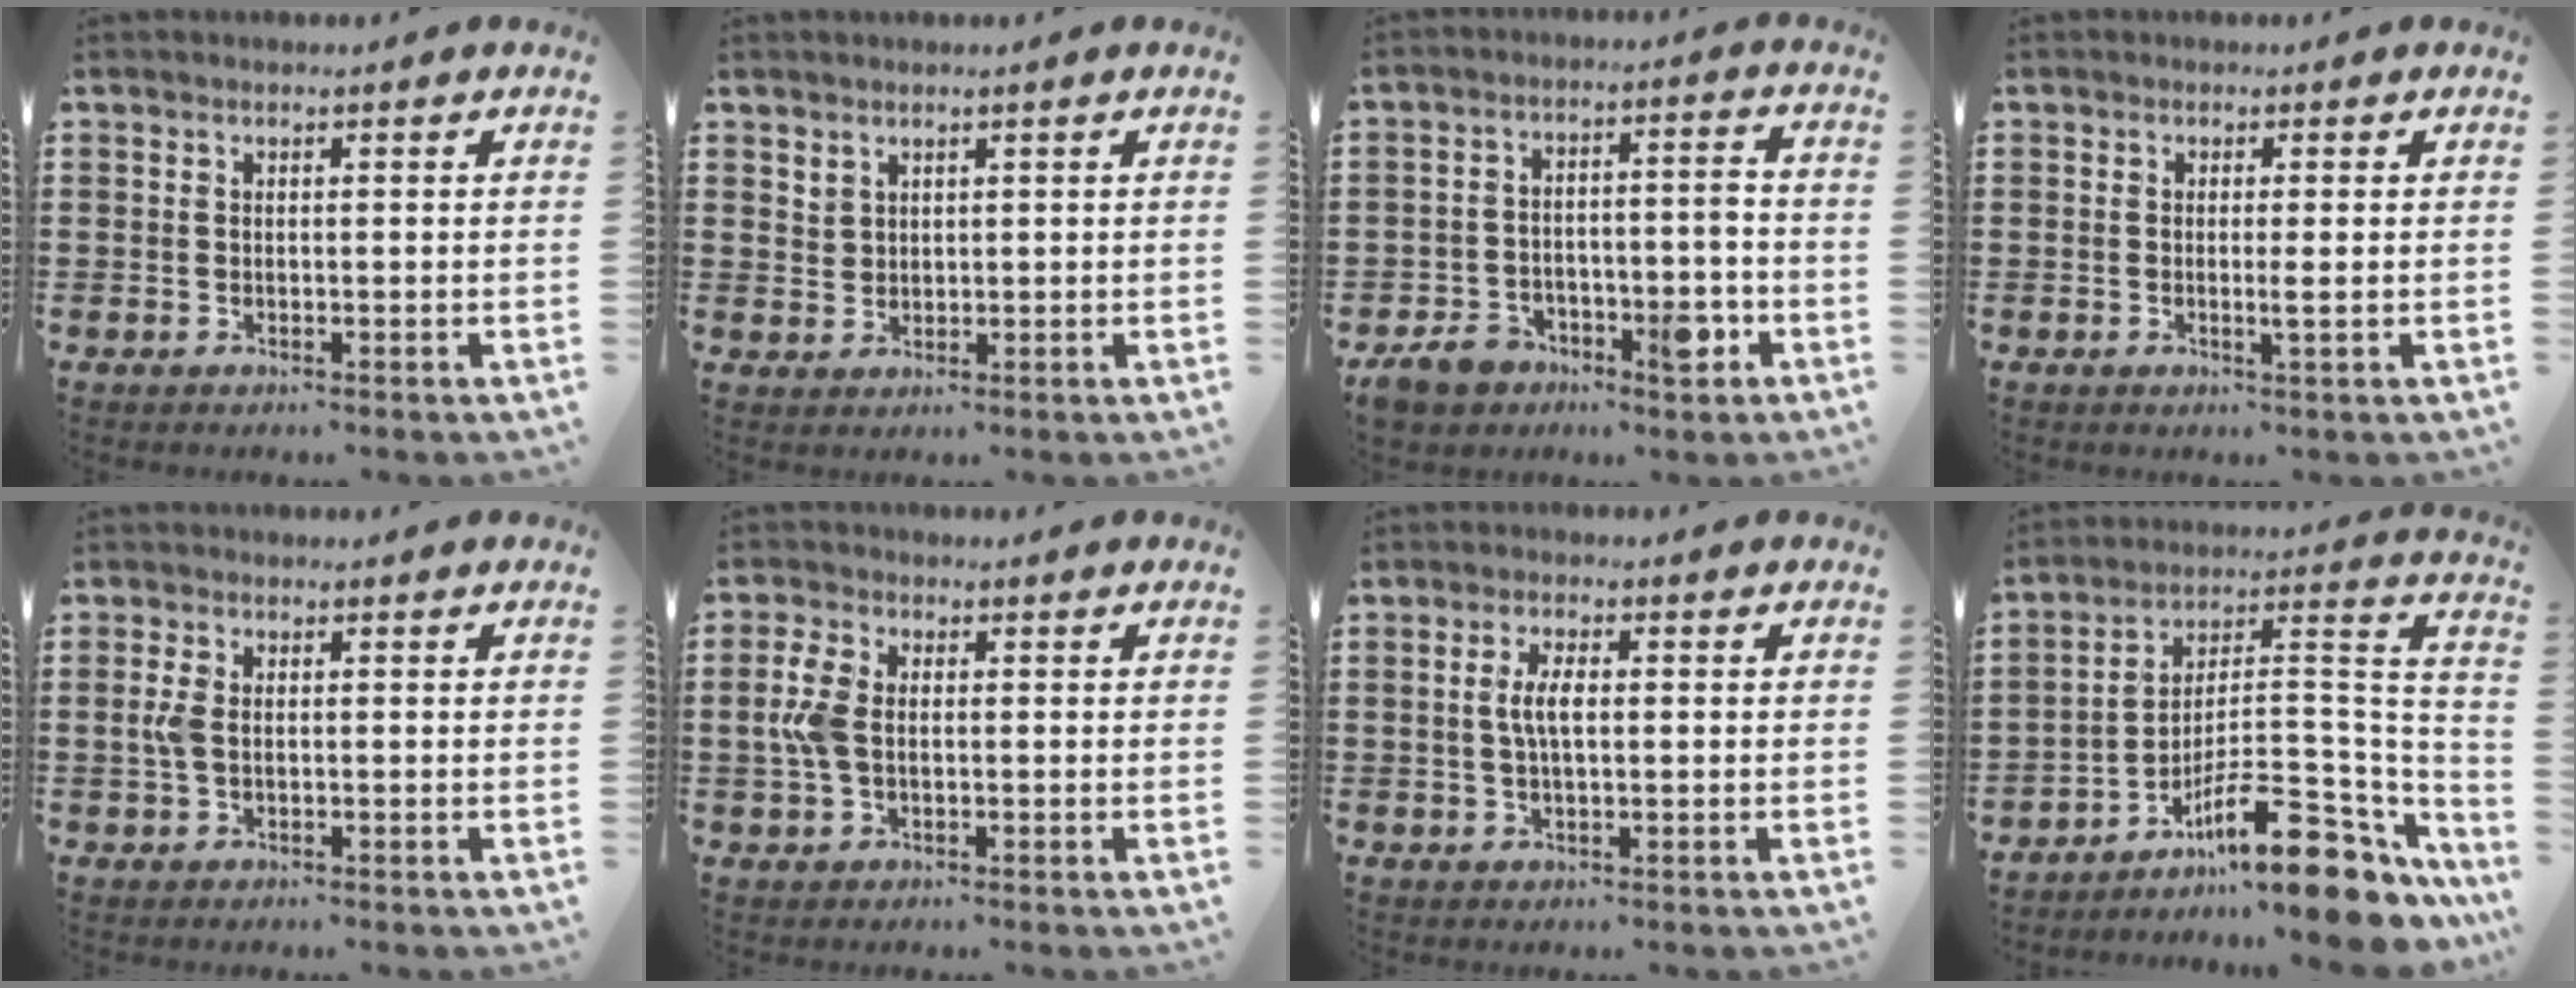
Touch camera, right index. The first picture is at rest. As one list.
[{"total": 2.1, "force": [1.7, 1.2, 0.1], "torque": [-0.006, 0.003, 0.034]}, {"total": 8.6, "force": [-4.8, 3.9, 6.0], "torque": [-0.098, 0.023, -0.083]}, {"total": 1.6, "force": [-0.3, -0.1, 1.5], "torque": [-0.027, -0.006, -0.006]}, {"total": 3.0, "force": [0.0, 1.6, 2.5], "torque": [-0.073, -0.003, -0.008]}, {"total": 5.0, "force": [0.1, 3.0, 4.0], "torque": [-0.109, 0.000, -0.008]}, {"total": 3.8, "force": [0.1, 1.3, 3.6], "torque": [-0.076, -0.002, -0.003]}, {"total": 13.9, "force": [-9.6, 3.3, 9.6], "torque": [-0.146, 0.018, -0.170]}]